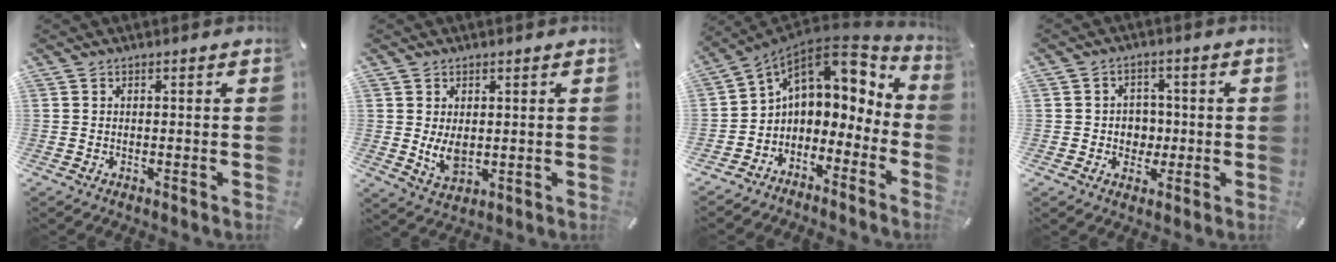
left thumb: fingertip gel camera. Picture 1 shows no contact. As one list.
[{"total": 5.9, "force": [0.5, 4.3, 4.0], "torque": [-0.085, -0.004, 0.010]}, {"total": 8.6, "force": [3.3, 6.9, 4.1], "torque": [-0.072, -0.033, 0.061]}, {"total": 5.1, "force": [-0.4, 4.8, 1.5], "torque": [-0.013, 0.003, -0.012]}]